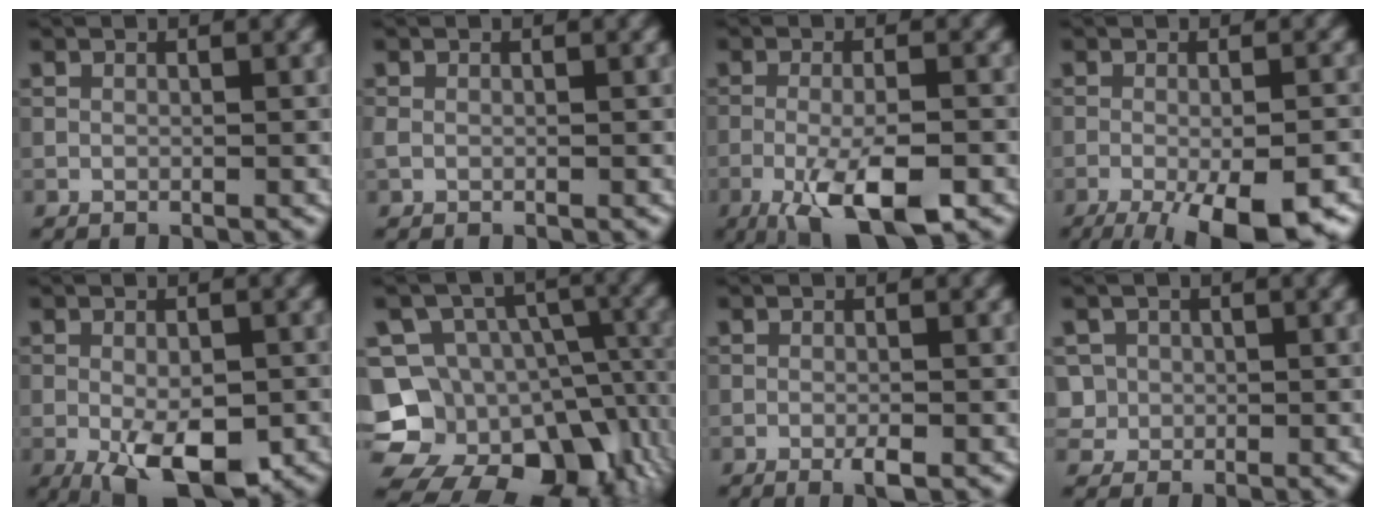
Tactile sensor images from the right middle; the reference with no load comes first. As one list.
[{"total": 0.7, "force": [0.0, 0.5, 0.4], "torque": [-0.013, 0.000, -0.002]}, {"total": 7.5, "force": [-3.7, 2.1, 6.2], "torque": [-0.112, -0.007, -0.065]}, {"total": 9.6, "force": [-5.2, 2.5, 7.6], "torque": [-0.119, -0.016, -0.077]}, {"total": 8.0, "force": [-3.3, 3.5, 6.4], "torque": [-0.109, -0.020, -0.041]}, {"total": 18.2, "force": [-7.7, 14.4, 8.0], "torque": [-0.125, -0.021, -0.108]}, {"total": 1.4, "force": [-0.7, 0.2, 1.2], "torque": [-0.019, -0.003, -0.014]}, {"total": 2.6, "force": [0.1, 2.6, 0.4], "torque": [-0.006, 0.009, 0.008]}]